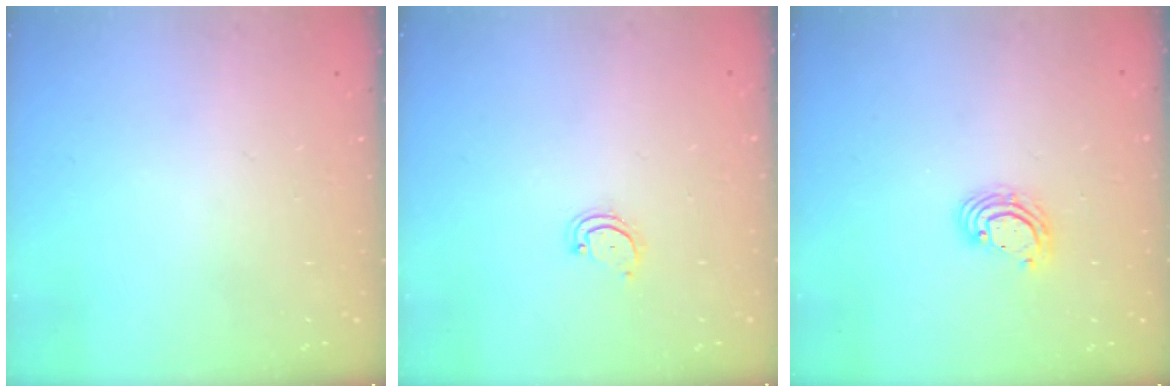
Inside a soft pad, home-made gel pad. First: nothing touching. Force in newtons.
{"total": 3.6, "press": 3.5, "slide": 0.4}
{"total": 5.1, "press": 5.1, "slide": 0.3}